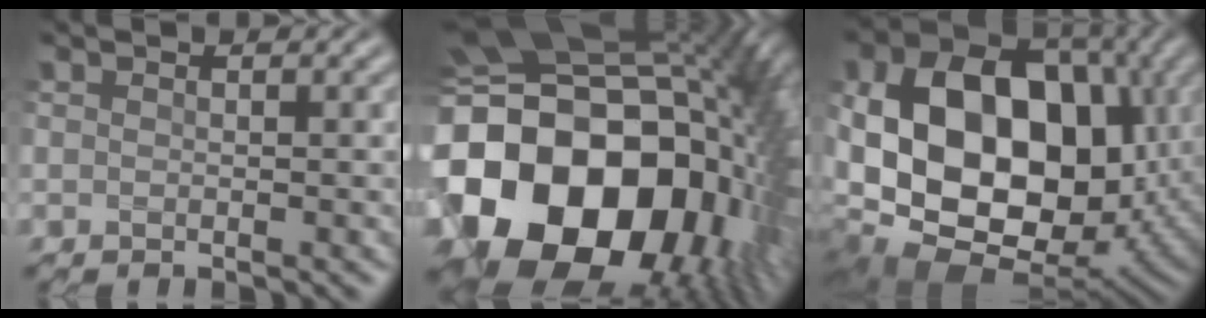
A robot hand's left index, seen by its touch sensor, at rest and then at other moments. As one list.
[{"total": 21.8, "force": [-4.7, 16.2, 13.7], "torque": [-0.290, -0.038, -0.069]}, {"total": 19.0, "force": [-0.1, 13.8, 13.1], "torque": [-0.254, -0.013, 0.018]}]